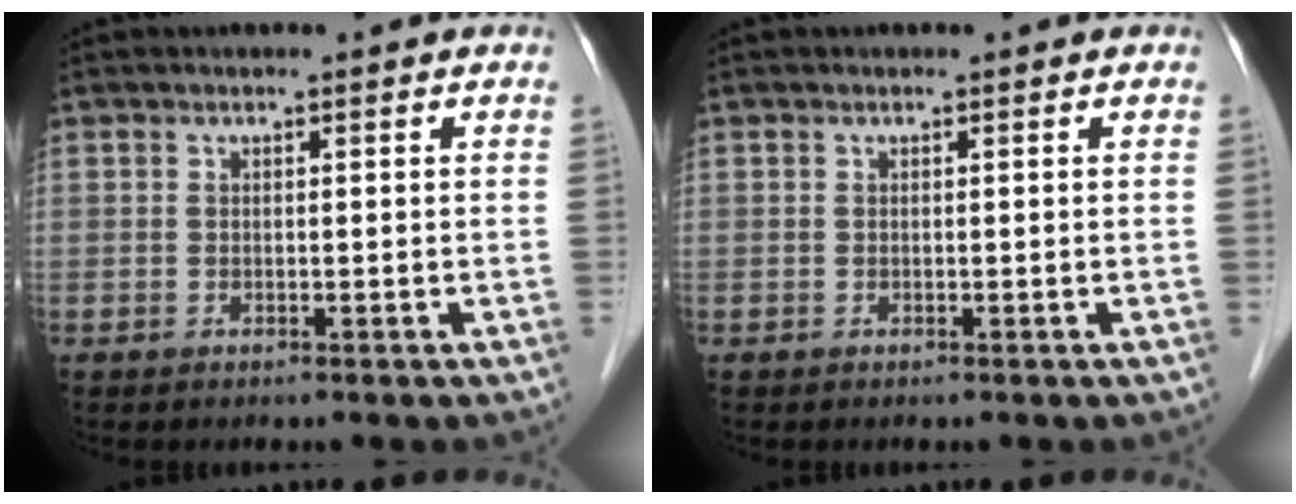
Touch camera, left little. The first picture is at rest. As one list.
[{"total": 0.0}]